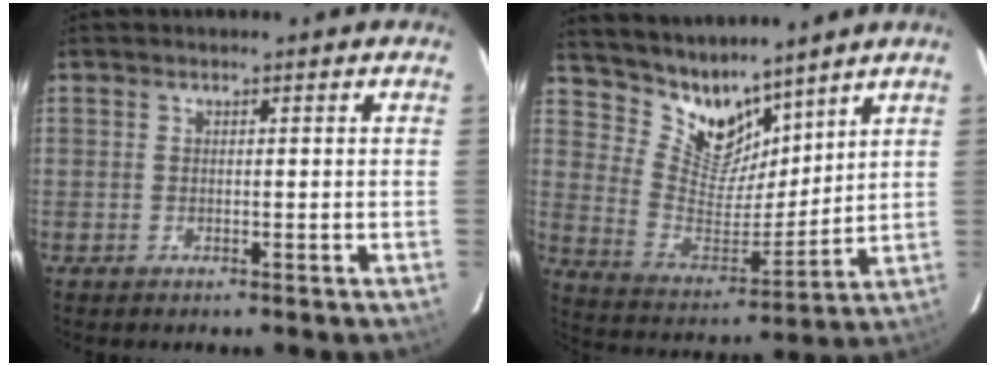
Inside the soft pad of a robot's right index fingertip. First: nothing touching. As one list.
[{"total": 12.5, "force": [10.6, 5.4, 3.9], "torque": [-0.080, -0.006, 0.209]}]